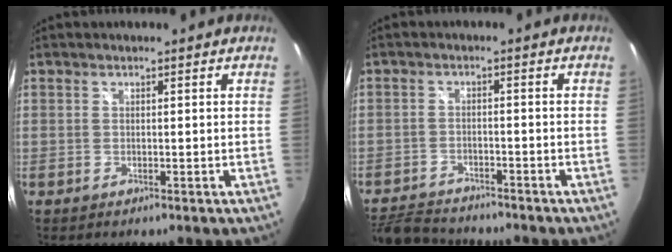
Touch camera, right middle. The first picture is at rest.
{"total": 8.8, "force": [-8.3, 2.2, 2.3], "torque": [-0.076, -0.006, -0.141]}